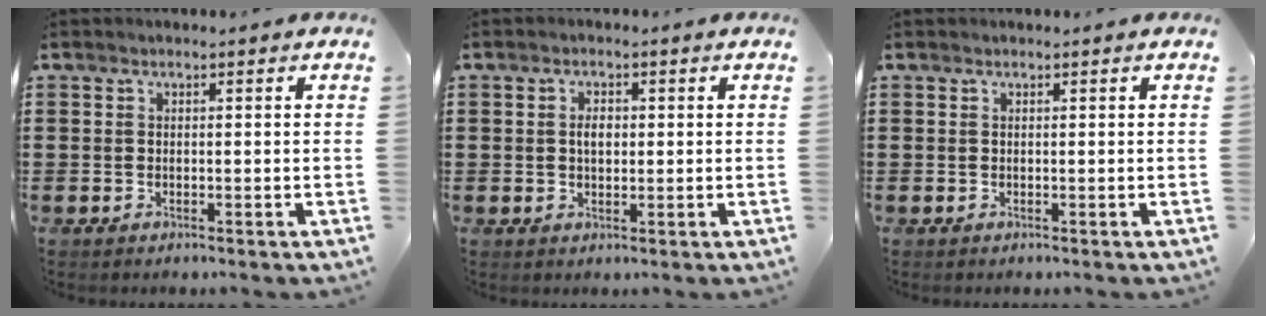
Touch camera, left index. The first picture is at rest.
{"total": 2.2, "force": [0.2, 1.2, 1.8], "torque": [-0.037, 0.006, 0.001]}
{"total": 0.0}